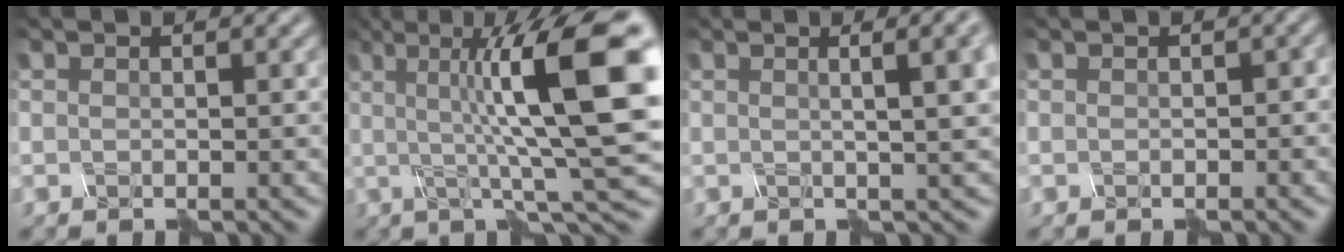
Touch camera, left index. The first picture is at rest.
{"total": 11.5, "force": [1.5, 2.2, 11.2], "torque": [-0.171, 0.010, 0.046]}
{"total": 7.6, "force": [2.2, 2.7, 6.8], "torque": [-0.051, 0.046, 0.023]}
{"total": 1.0, "force": [-0.6, -0.7, -0.4], "torque": [-0.011, -0.003, 0.012]}